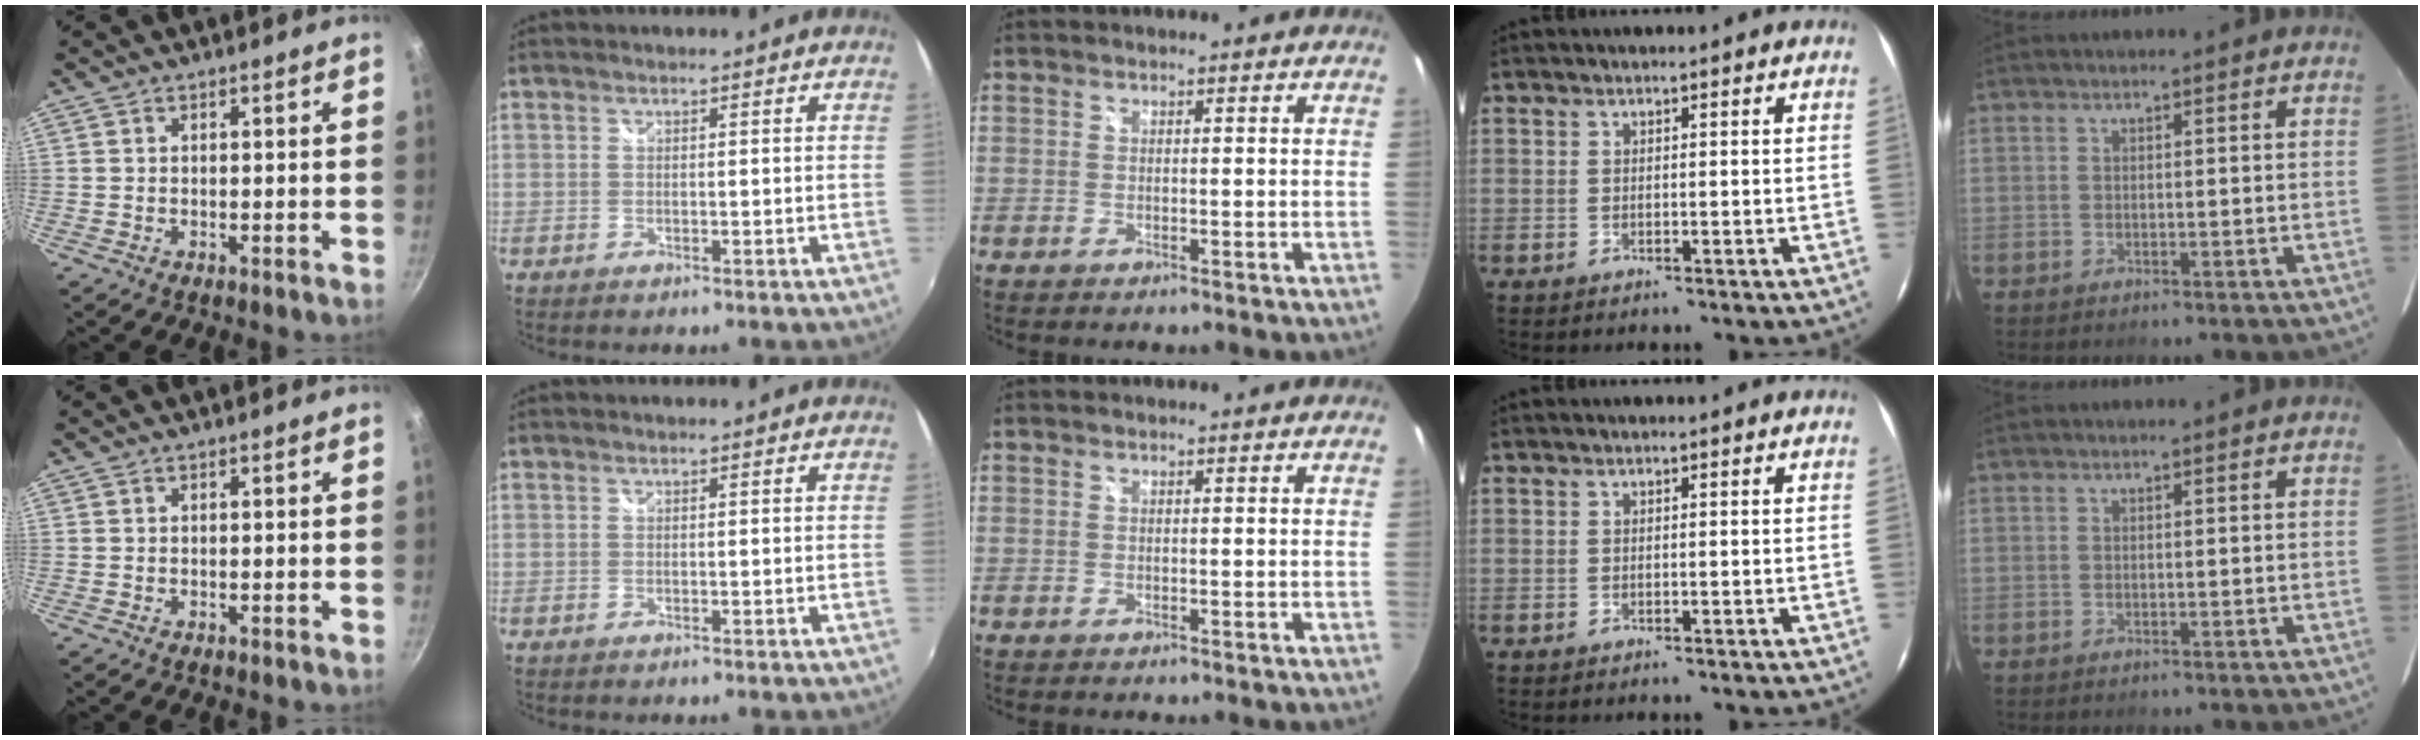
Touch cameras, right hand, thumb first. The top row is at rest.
{}